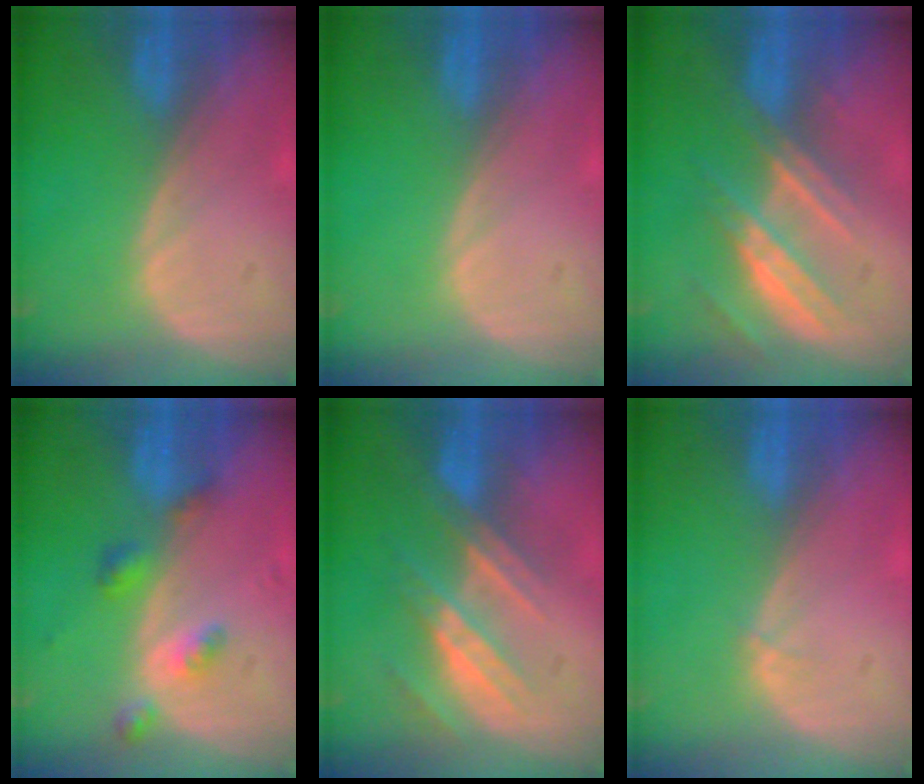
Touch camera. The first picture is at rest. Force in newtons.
{"total": 0.0}
{"total": 7.4, "press": 6.7, "slide": 3.1}
{"total": 4.5, "press": 4.1, "slide": 1.8}
{"total": 7.2, "press": 6.5, "slide": 3.1}
{"total": 0.6, "press": 0.4, "slide": 0.3}